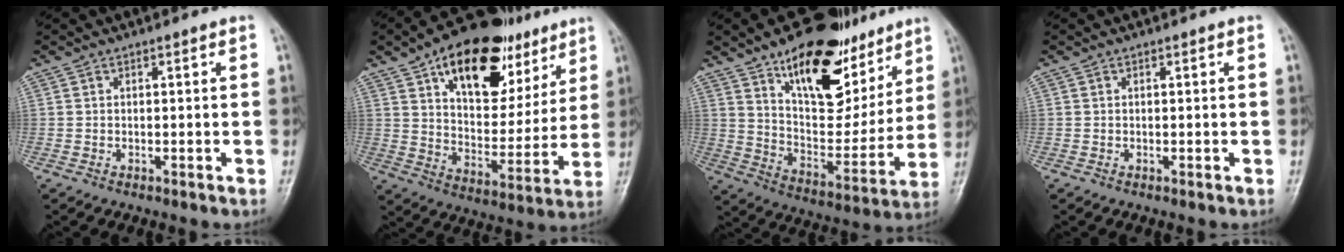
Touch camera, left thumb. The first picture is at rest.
{"total": 23.7, "force": [12.4, 13.0, 15.4], "torque": [-0.182, -0.028, 0.195]}
{"total": 23.6, "force": [14.3, 11.1, 15.2], "torque": [-0.175, -0.061, 0.235]}
{"total": 0.0}